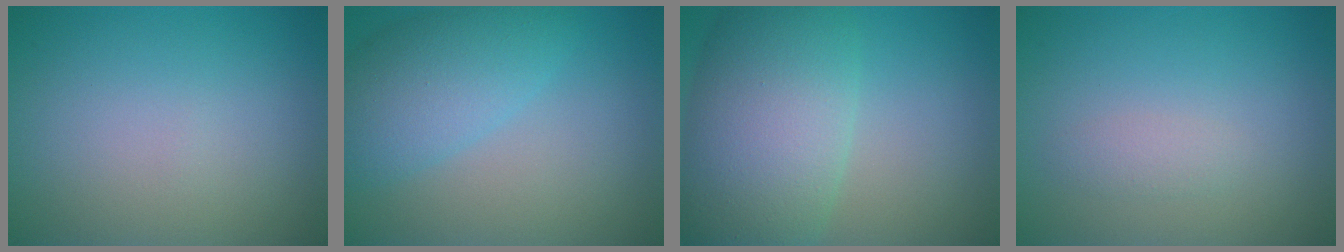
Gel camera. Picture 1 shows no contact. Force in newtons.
{"total": 5.4, "press": 5.3, "slide": 0.2}
{"total": 9.6, "press": 9.6, "slide": 0.3}
{"total": 1.1, "press": 1.1, "slide": 0.1}